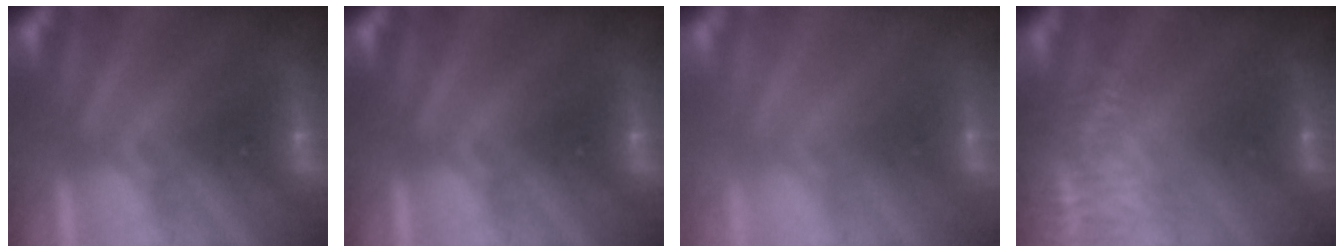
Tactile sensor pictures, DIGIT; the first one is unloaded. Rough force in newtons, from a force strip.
{"total": 0.0}
{"total": 8.1}
{"total": 5.7}